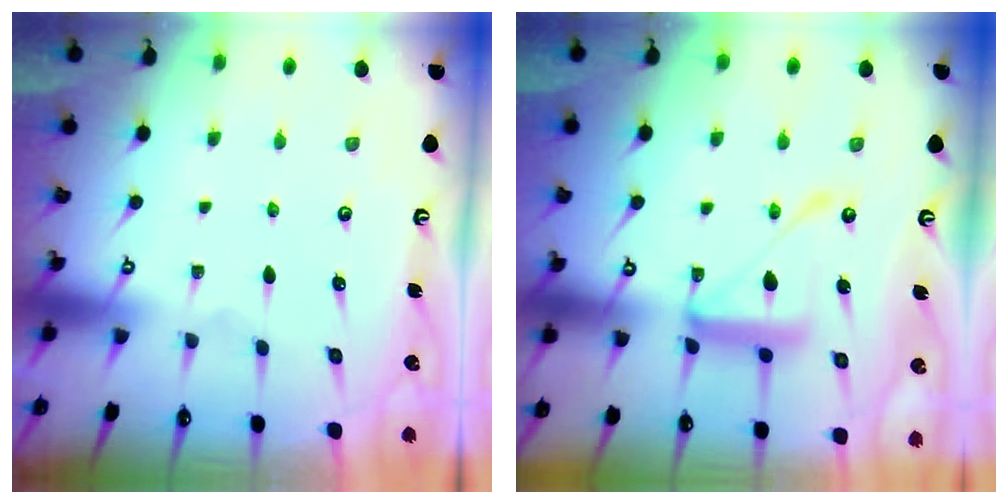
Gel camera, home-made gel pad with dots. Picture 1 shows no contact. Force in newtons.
{"total": 17.2, "press": 17.1, "slide": 1.5}